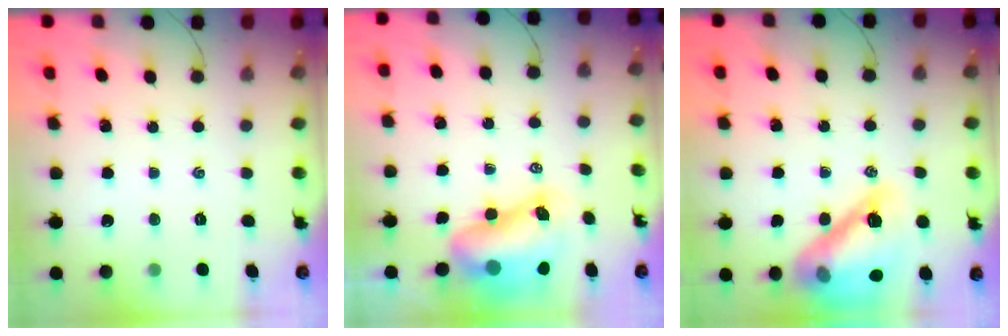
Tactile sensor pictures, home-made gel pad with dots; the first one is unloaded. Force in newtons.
{"total": 10.9, "press": 10.5, "slide": 3.0}
{"total": 20.2, "press": 20.1, "slide": 2.2}